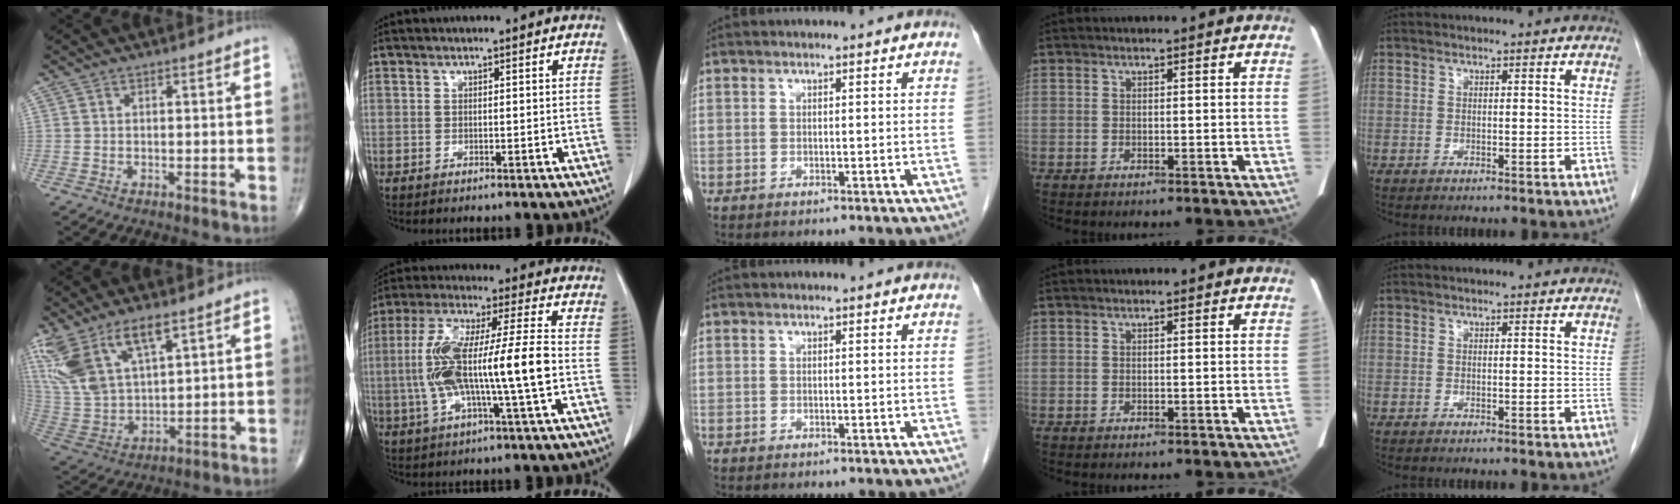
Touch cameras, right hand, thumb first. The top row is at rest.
{"thumb": {"total": 15.9, "force": [9.2, 6.7, 11.1], "torque": [-0.227, -0.027, 0.195]}, "index": {"total": 15.4, "force": [-1.9, 0.9, 15.2], "torque": [-0.302, 0.014, -0.038]}}